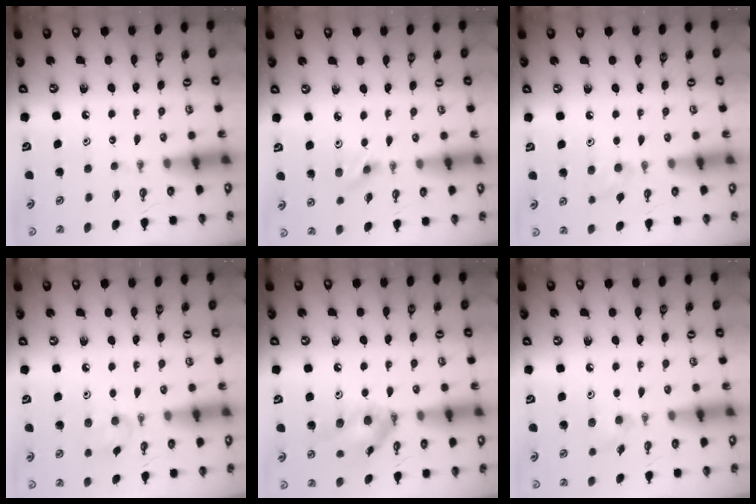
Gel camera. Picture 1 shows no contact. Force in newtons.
{"total": 3.4, "press": 3.1, "slide": 1.3}
{"total": 5.3, "press": 5.2, "slide": 1.1}
{"total": 6.4, "press": 6.1, "slide": 2.0}
{"total": 12.8, "press": 12.6, "slide": 2.1}
{"total": 5.8, "press": 5.8, "slide": 0.7}